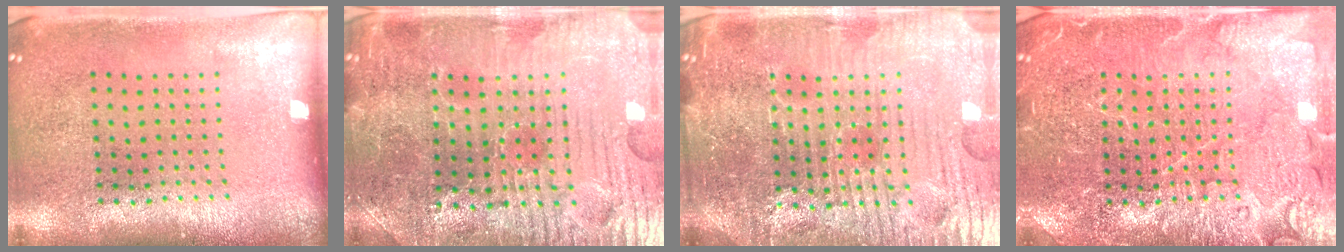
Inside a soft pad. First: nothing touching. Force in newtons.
{"total": 3.8, "press": 3.8, "slide": 0.5}
{"total": 6.0, "press": 5.6, "slide": 2.1}
{"total": 4.2, "press": 4.1, "slide": 0.7}